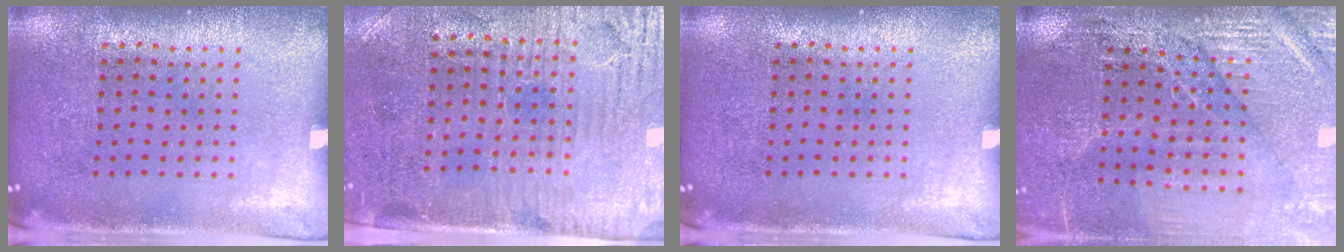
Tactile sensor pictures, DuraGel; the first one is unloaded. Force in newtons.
{"total": 3.4, "press": 3.1, "slide": 1.5}
{"total": 0.0}
{"total": 3.3, "press": 3.3, "slide": 0.0}